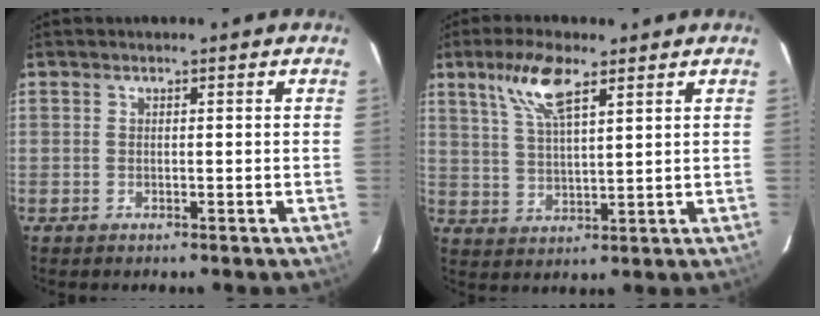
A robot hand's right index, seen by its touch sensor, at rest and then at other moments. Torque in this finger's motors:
{"motor_torque": [0.95, 0.67, 0.52, 0.10]}